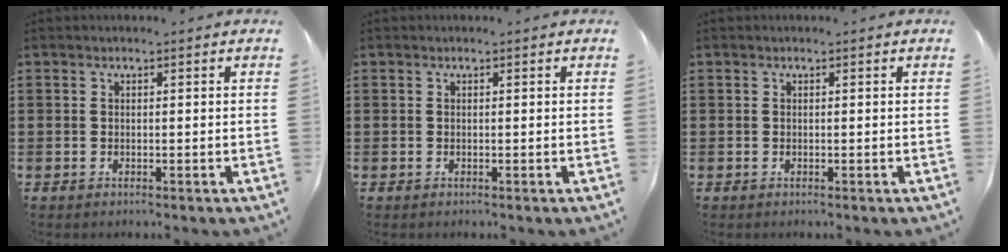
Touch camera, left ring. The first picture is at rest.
{"total": 0.0}
{"total": 0.0}